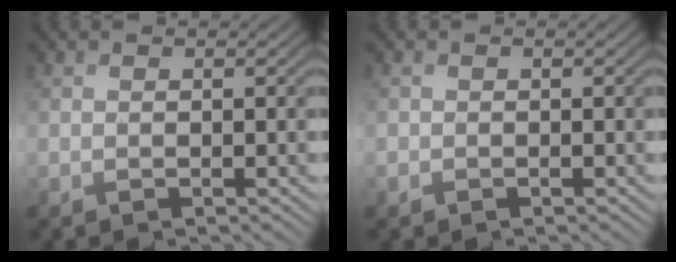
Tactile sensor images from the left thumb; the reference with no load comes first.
{"total": 0.6, "force": [-0.3, 0.5, 0.0], "torque": [0.001, -0.005, -0.007]}